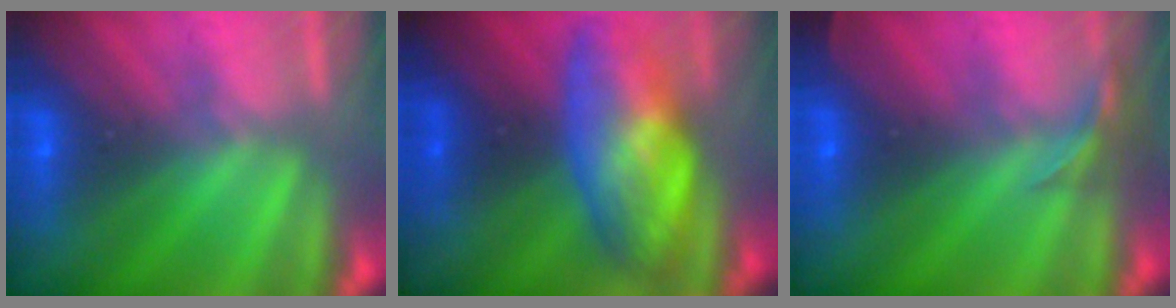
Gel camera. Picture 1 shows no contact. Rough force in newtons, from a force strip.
{"total": 7.5}
{"total": 2.9}